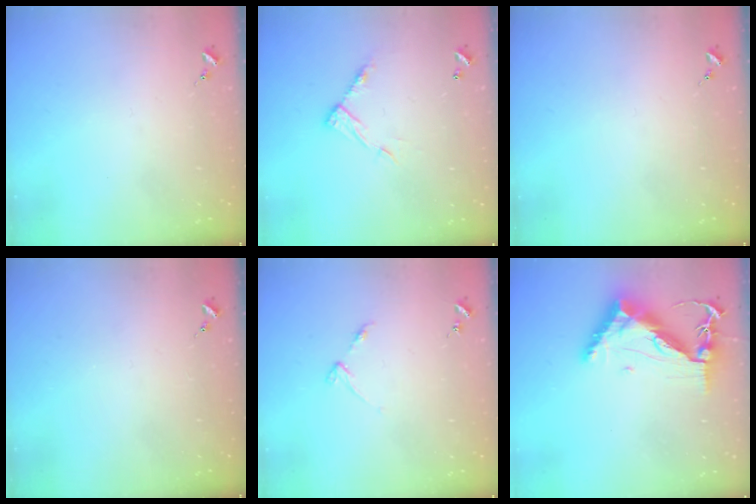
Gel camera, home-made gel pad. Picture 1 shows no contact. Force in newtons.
{"total": 9.4, "press": 9.4, "slide": 0.1}
{"total": 0.0}
{"total": 0.0}
{"total": 3.4, "press": 3.4, "slide": 0.4}
{"total": 12.4, "press": 12.3, "slide": 1.4}